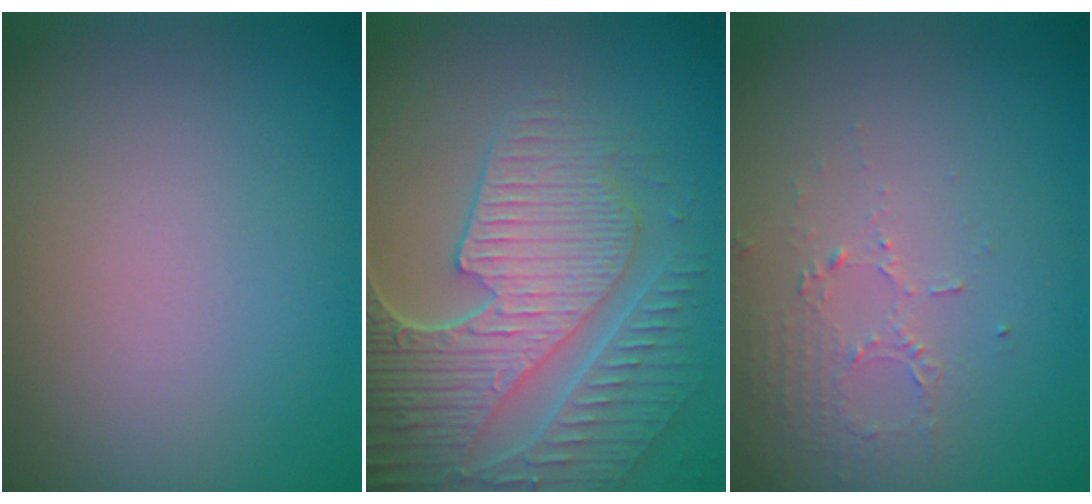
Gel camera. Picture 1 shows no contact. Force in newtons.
{"total": 8.8, "press": 6.3, "slide": 6.1}
{"total": 1.4, "press": 0.8, "slide": 1.2}